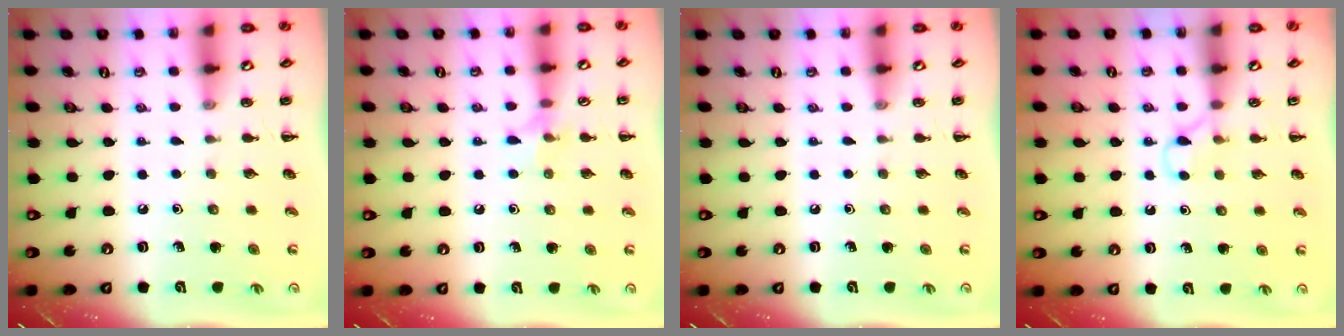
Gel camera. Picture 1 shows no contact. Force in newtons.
{"total": 6.3, "press": 6.1, "slide": 1.5}
{"total": 0.0}
{"total": 3.1, "press": 2.9, "slide": 1.0}